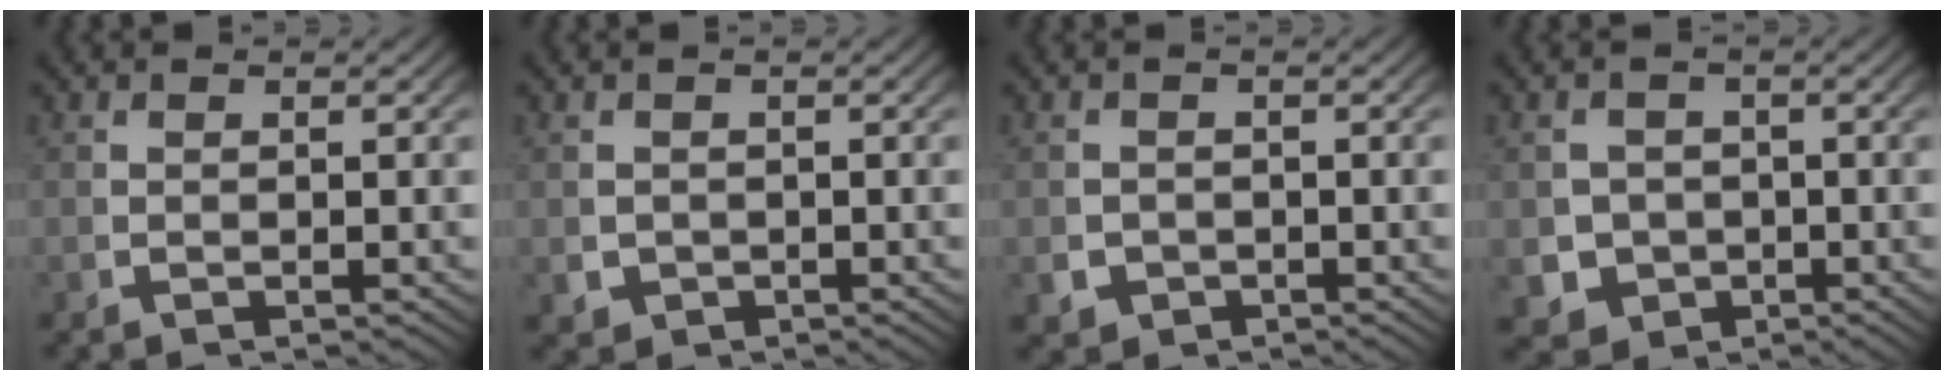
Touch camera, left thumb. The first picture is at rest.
{"total": 2.4, "force": [-0.7, 2.1, 0.8], "torque": [-0.025, -0.018, 0.000]}
{"total": 2.7, "force": [-1.2, 2.2, 0.9], "torque": [-0.023, -0.018, -0.012]}
{"total": 7.0, "force": [-2.1, 6.1, 2.7], "torque": [-0.058, -0.041, -0.020]}